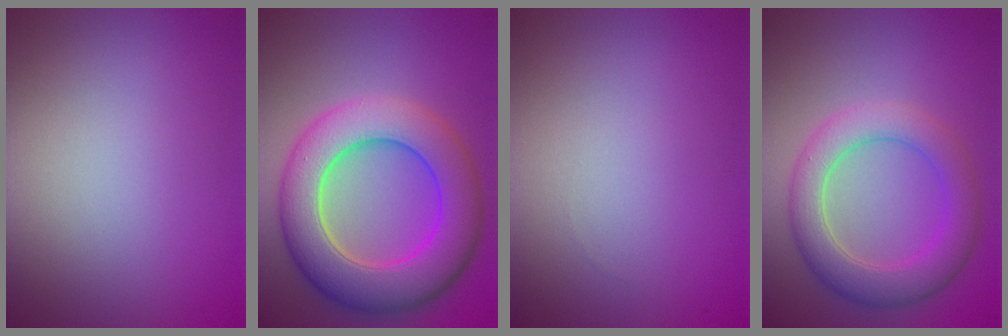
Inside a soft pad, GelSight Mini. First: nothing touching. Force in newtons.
{"total": 9.5, "press": 9.5, "slide": 0.2}
{"total": 0.0}
{"total": 5.1, "press": 5.1, "slide": 0.1}